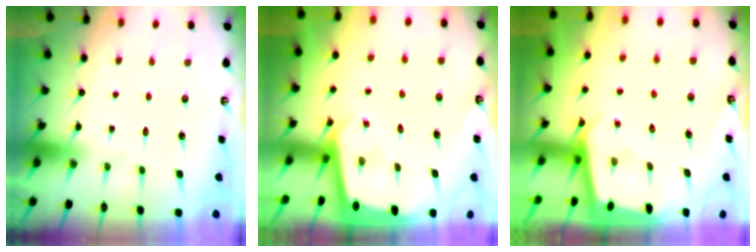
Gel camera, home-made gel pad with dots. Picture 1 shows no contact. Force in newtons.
{"total": 1.8, "press": 1.8, "slide": 0.0}
{"total": 1.8, "press": 1.8, "slide": 0.1}